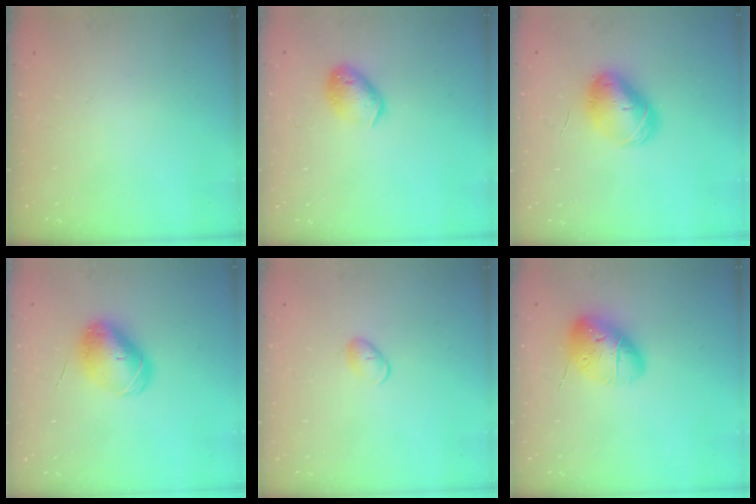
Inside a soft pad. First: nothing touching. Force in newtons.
{"total": 11.2, "press": 11.1, "slide": 1.6}
{"total": 10.0, "press": 9.8, "slide": 2.2}
{"total": 9.9, "press": 9.8, "slide": 1.7}
{"total": 5.2, "press": 5.2, "slide": 0.6}
{"total": 16.3, "press": 15.9, "slide": 3.7}